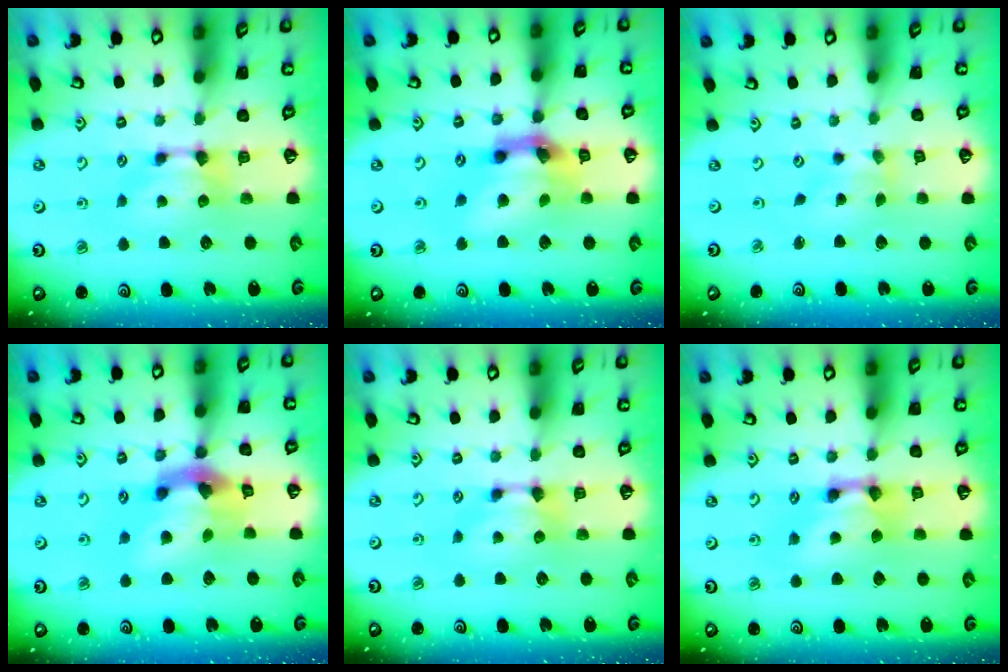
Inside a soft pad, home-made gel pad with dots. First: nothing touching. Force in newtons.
{"total": 9.2, "press": 8.8, "slide": 2.6}
{"total": 1.8, "press": 1.5, "slide": 1.1}
{"total": 7.8, "press": 7.4, "slide": 2.3}
{"total": 0.0}
{"total": 3.4, "press": 3.4, "slide": 0.2}